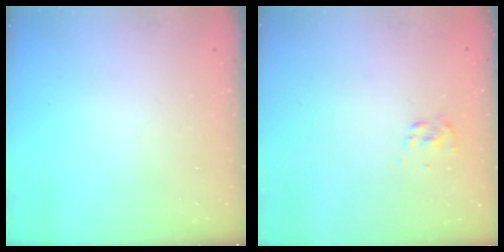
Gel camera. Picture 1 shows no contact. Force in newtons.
{"total": 2.6, "press": 2.5, "slide": 0.8}